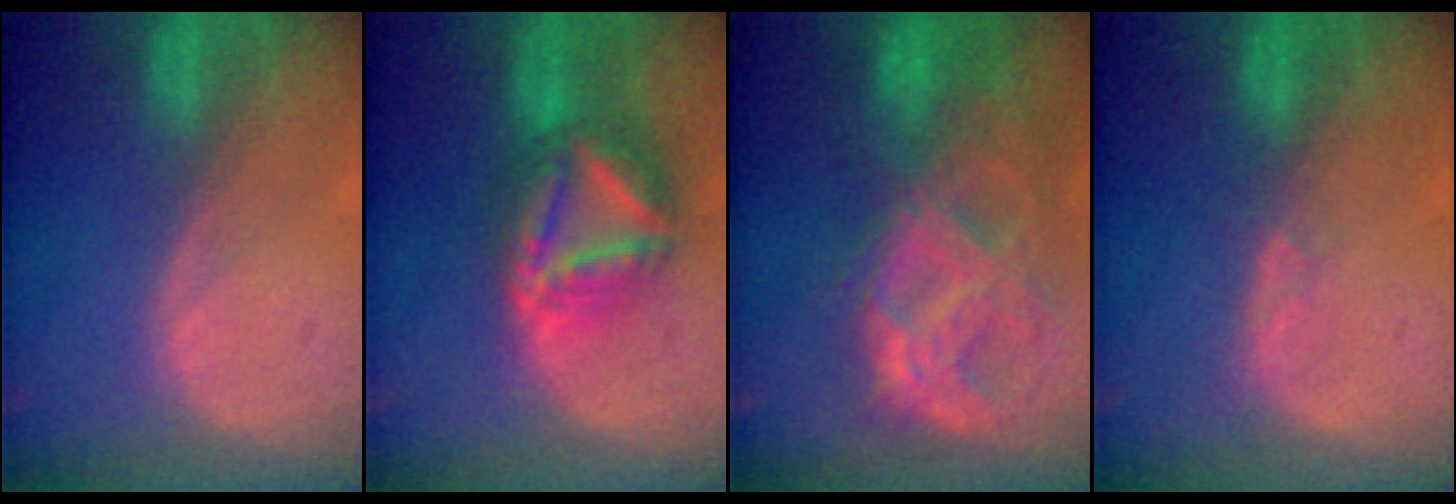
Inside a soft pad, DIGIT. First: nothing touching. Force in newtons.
{"total": 9.0, "press": 9.0, "slide": 0.9}
{"total": 11.2, "press": 9.4, "slide": 6.1}
{"total": 1.6, "press": 1.5, "slide": 0.7}